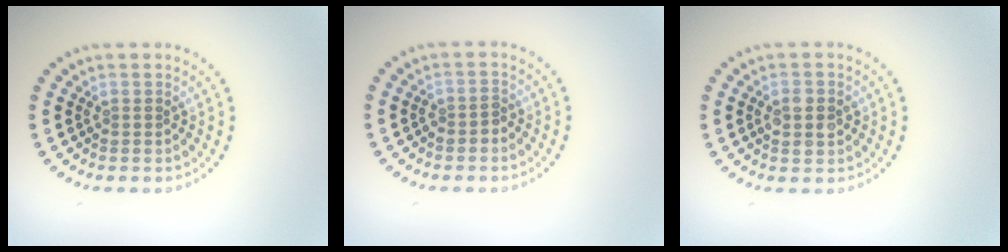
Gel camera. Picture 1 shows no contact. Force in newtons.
{"total": 1.1, "press": 1.0, "slide": 0.4}
{"total": 2.8, "press": 2.8, "slide": 0.1}